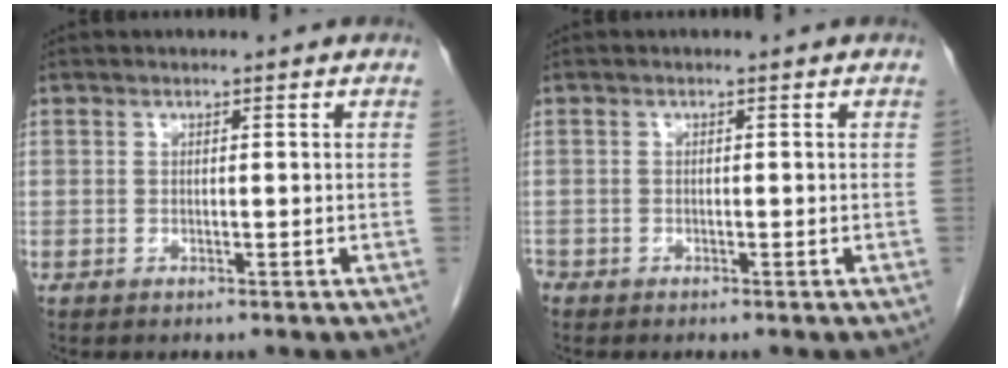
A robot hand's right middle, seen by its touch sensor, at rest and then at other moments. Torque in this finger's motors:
{"motor_torque": [0.23, -0.29, 0.00, 0.01]}